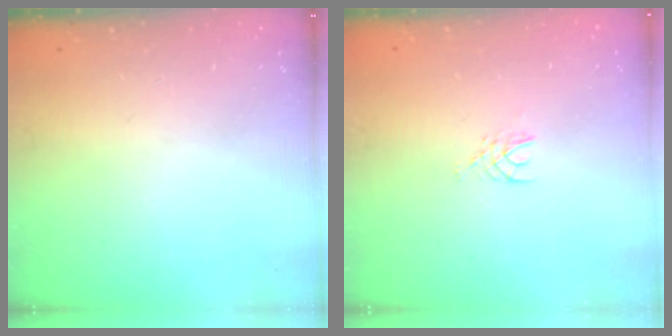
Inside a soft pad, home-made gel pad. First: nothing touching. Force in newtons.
{"total": 2.5, "press": 2.5, "slide": 0.2}